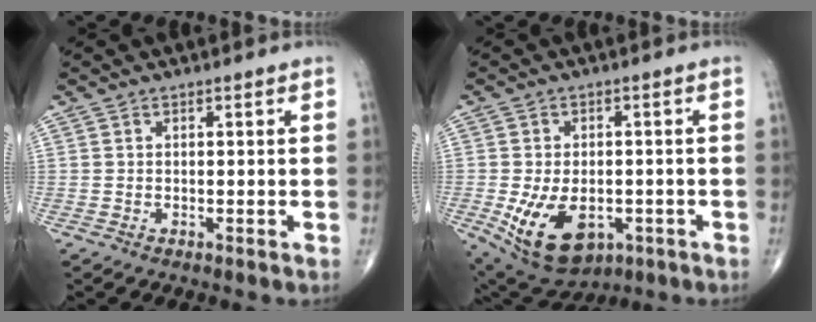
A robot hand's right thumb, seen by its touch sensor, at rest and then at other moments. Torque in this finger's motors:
{"motor_torque": [-0.22, 0.64, 0.54, 0.13, 0.10]}